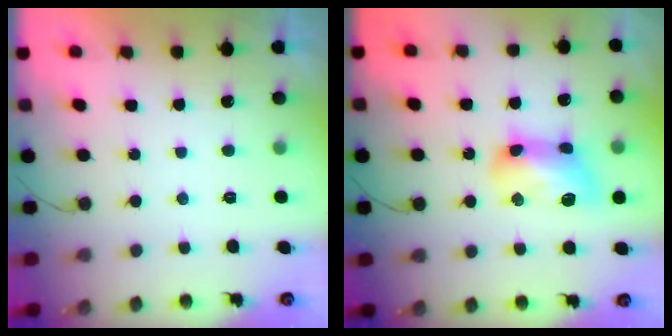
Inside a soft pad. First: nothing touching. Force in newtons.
{"total": 12.2, "press": 12.2, "slide": 0.6}